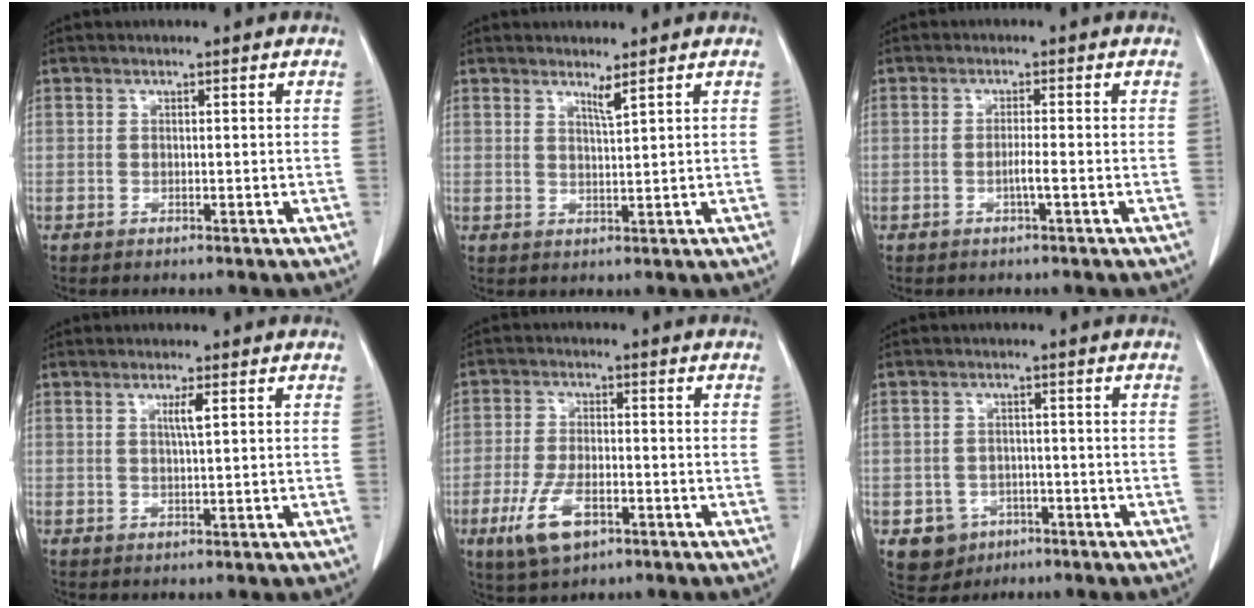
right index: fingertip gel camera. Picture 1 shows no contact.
{"total": 1.9, "force": [1.5, -0.5, 1.1], "torque": [-0.021, -0.014, 0.028]}
{"total": 1.8, "force": [-0.6, -0.3, 1.7], "torque": [-0.034, -0.001, -0.013]}
{"total": 2.1, "force": [0.8, -0.2, 2.0], "torque": [-0.038, -0.003, 0.013]}
{"total": 7.8, "force": [-3.6, 3.3, 6.1], "torque": [-0.130, -0.008, -0.061]}
{"total": 5.1, "force": [-2.3, 4.5, 0.8], "torque": [-0.009, 0.010, -0.027]}